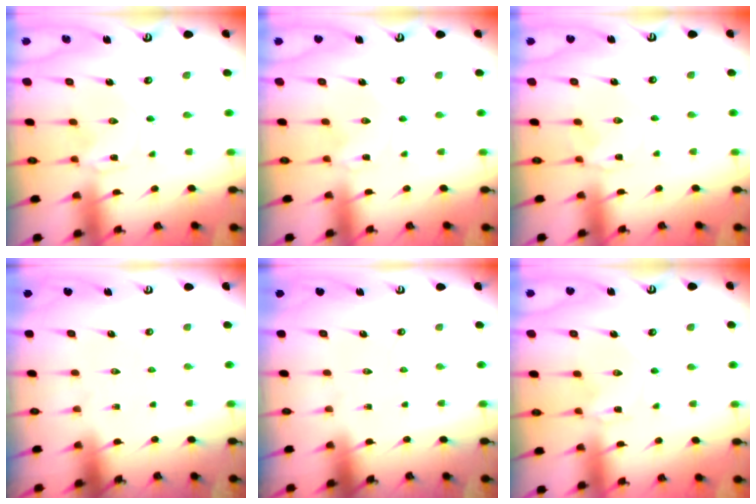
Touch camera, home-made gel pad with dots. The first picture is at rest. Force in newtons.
{"total": 2.0, "press": 2.0, "slide": 0.3}
{"total": 1.8, "press": 1.8, "slide": 0.2}
{"total": 0.0}
{"total": 0.0}
{"total": 0.0}